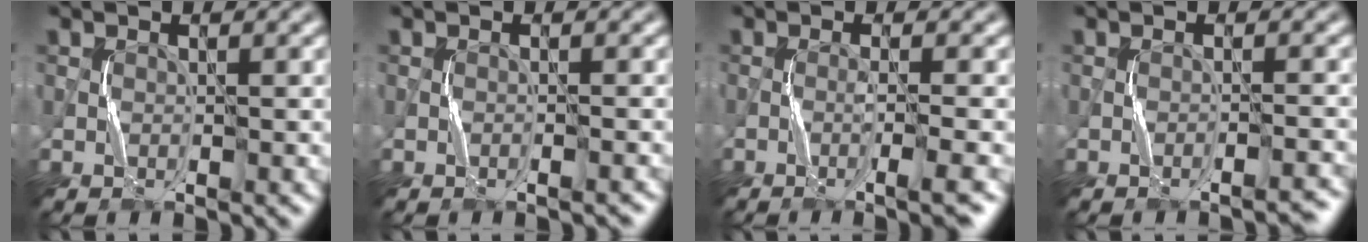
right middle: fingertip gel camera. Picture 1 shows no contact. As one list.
[{"total": 0.6, "force": [-0.5, -0.2, 0.3], "torque": [-0.007, 0.005, -0.006]}, {"total": 2.8, "force": [-1.0, 0.2, 2.6], "torque": [-0.036, 0.005, -0.022]}, {"total": 1.2, "force": [-1.0, -0.2, 0.5], "torque": [-0.008, 0.009, -0.017]}]